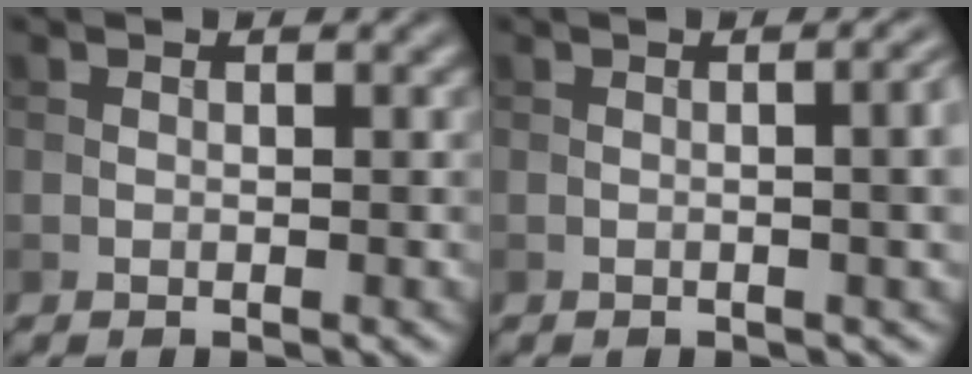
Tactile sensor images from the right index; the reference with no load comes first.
{"total": 6.1, "force": [-0.1, 2.7, 5.4], "torque": [-0.029, 0.014, -0.001]}